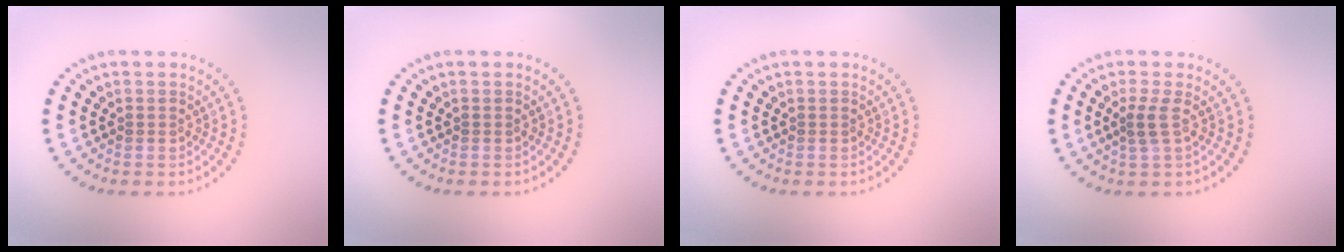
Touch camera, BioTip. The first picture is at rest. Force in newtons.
{"total": 0.0}
{"total": 0.0}
{"total": 1.6, "press": 1.1, "slide": 1.2}